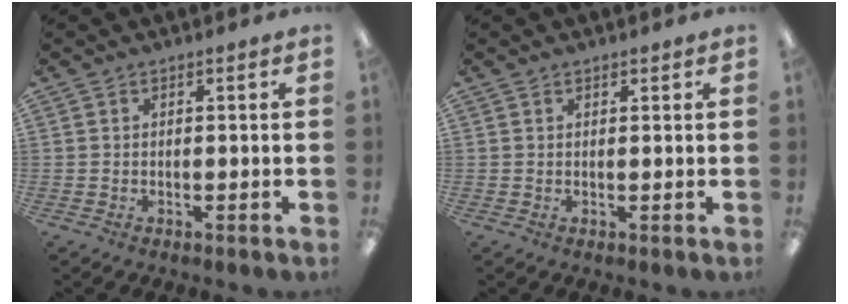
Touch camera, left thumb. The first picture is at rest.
{"total": 0.9, "force": [0.8, 0.5, 0.1], "torque": [-0.004, 0.001, 0.016]}